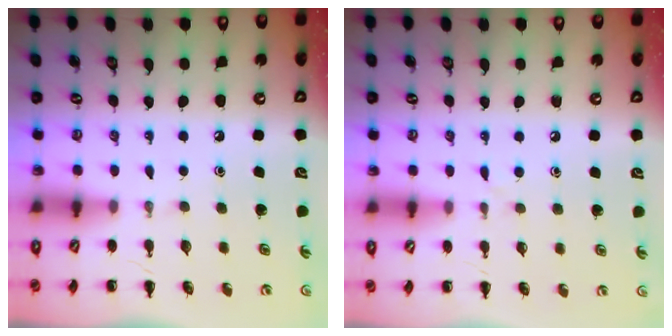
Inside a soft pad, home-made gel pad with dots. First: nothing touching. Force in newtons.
{"total": 3.2, "press": 2.9, "slide": 1.3}